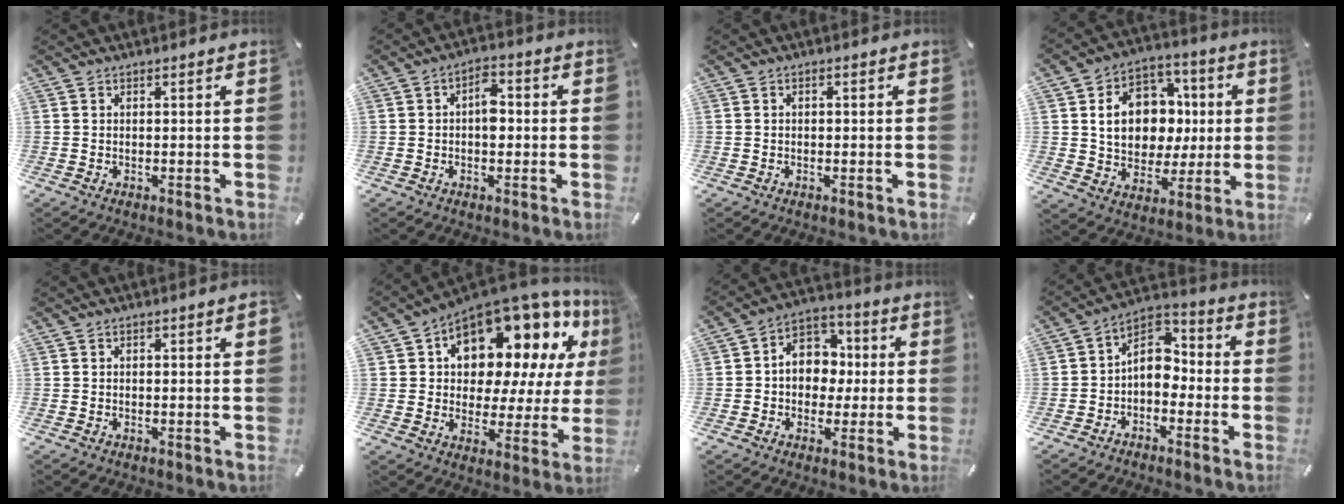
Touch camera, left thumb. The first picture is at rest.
{"total": 5.0, "force": [-0.2, 3.2, 3.9], "torque": [-0.050, 0.005, -0.010]}
{"total": 0.7, "force": [-0.2, 0.5, 0.5], "torque": [-0.009, 0.001, -0.006]}
{"total": 14.8, "force": [1.3, 12.4, 8.1], "torque": [-0.147, 0.010, 0.033]}
{"total": 0.8, "force": [0.1, 0.2, 0.8], "torque": [-0.014, 0.001, 0.001]}
{"total": 15.7, "force": [10.3, 9.1, 7.5], "torque": [-0.107, -0.096, 0.175]}
{"total": 9.3, "force": [-0.2, 8.4, 4.1], "torque": [-0.072, 0.009, -0.004]}
{"total": 7.7, "force": [-1.4, 5.9, 4.8], "torque": [-0.091, 0.011, -0.030]}